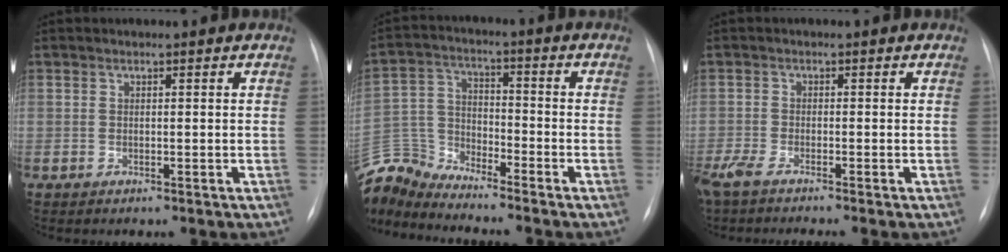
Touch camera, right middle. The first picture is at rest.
{"total": 9.4, "force": [-9.3, -0.2, -0.3], "torque": [-0.003, 0.026, -0.189]}
{"total": 4.7, "force": [-3.9, 0.1, 2.7], "torque": [-0.052, -0.012, -0.074]}